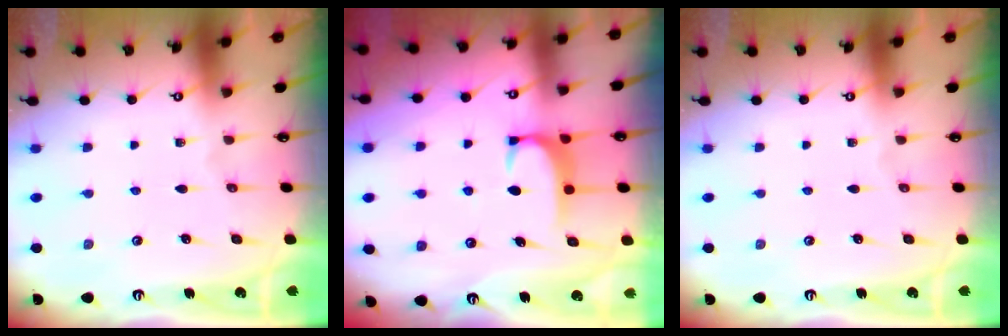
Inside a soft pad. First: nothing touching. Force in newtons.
{"total": 1.6, "press": 1.6, "slide": 0.5}
{"total": 0.0}